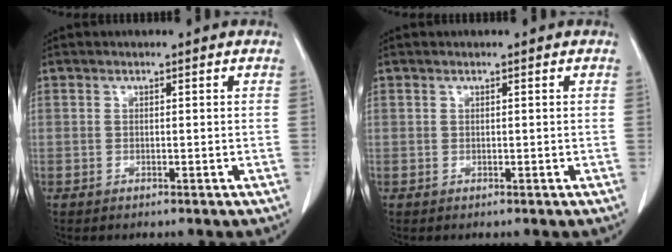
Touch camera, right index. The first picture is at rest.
{"total": 0.0}